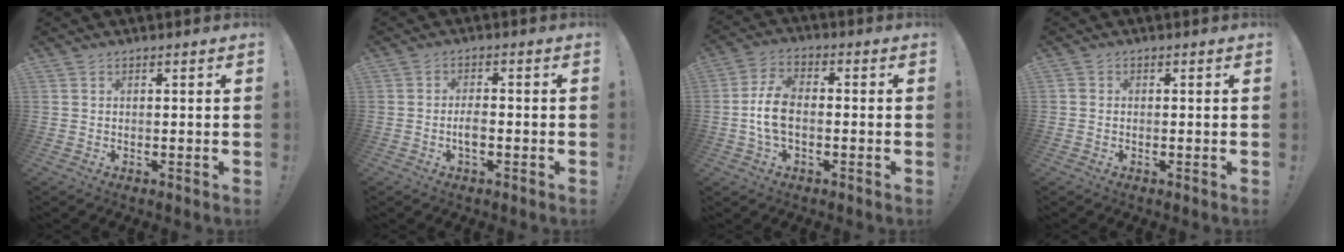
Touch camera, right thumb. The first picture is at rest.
{"total": 3.9, "force": [-1.3, 1.6, 3.3], "torque": [-0.076, 0.007, -0.025]}
{"total": 9.1, "force": [-1.5, 5.2, 7.3], "torque": [-0.159, 0.011, -0.022]}
{"total": 0.7, "force": [-0.4, 0.6, 0.2], "torque": [-0.009, 0.004, -0.006]}